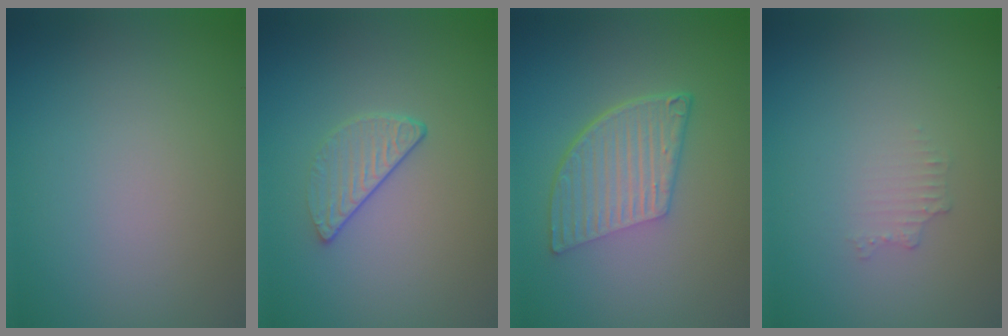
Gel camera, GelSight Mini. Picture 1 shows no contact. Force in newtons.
{"total": 2.2, "press": 1.5, "slide": 1.6}
{"total": 6.3, "press": 4.3, "slide": 4.6}
{"total": 0.6, "press": 0.4, "slide": 0.3}